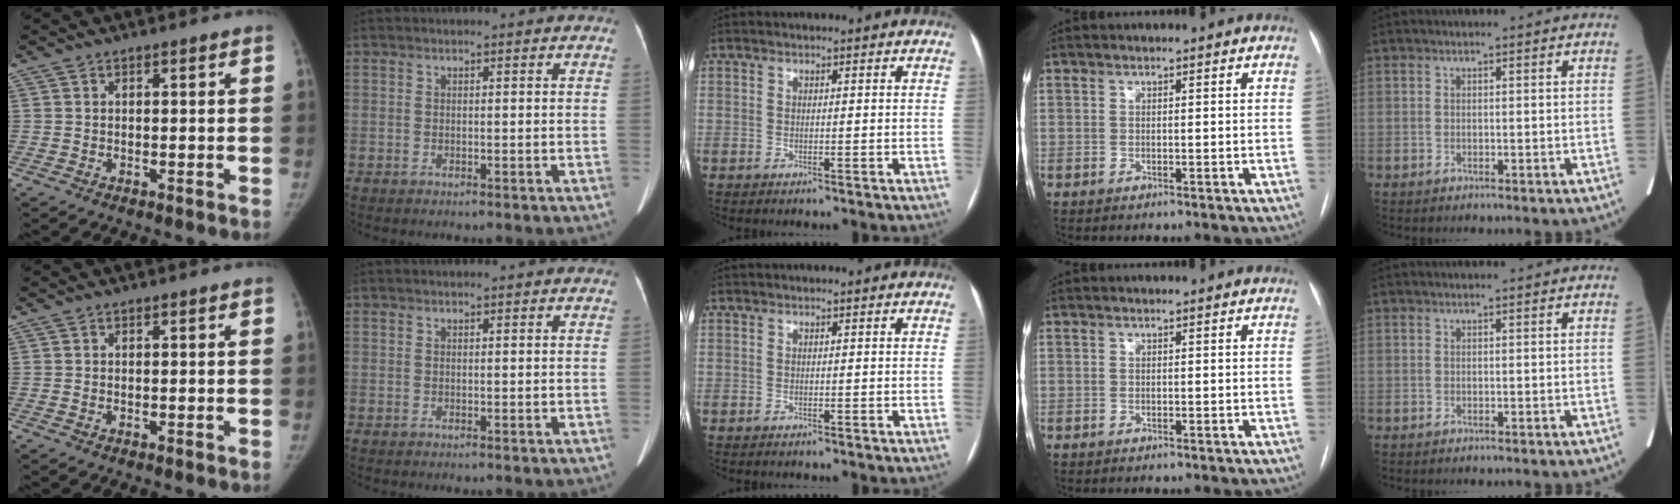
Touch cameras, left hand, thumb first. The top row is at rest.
{}